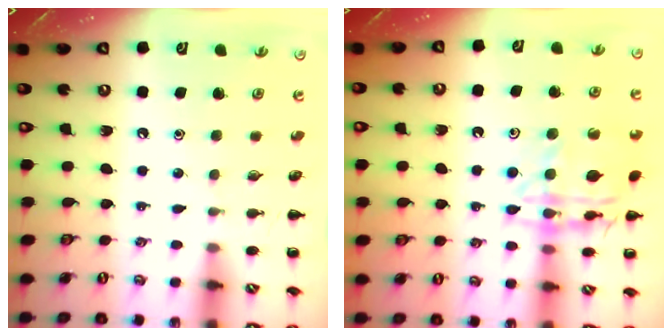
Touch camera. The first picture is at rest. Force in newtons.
{"total": 15.9, "press": 15.9, "slide": 1.1}